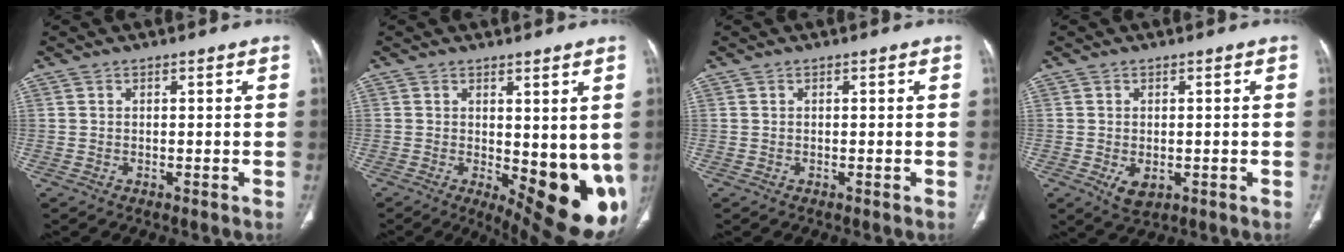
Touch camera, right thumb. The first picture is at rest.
{"total": 15.4, "force": [-1.3, 6.0, 14.1], "torque": [-0.175, -0.034, 0.001]}
{"total": 0.0}
{"total": 3.8, "force": [-0.9, 2.4, 2.8], "torque": [-0.045, -0.005, -0.005]}